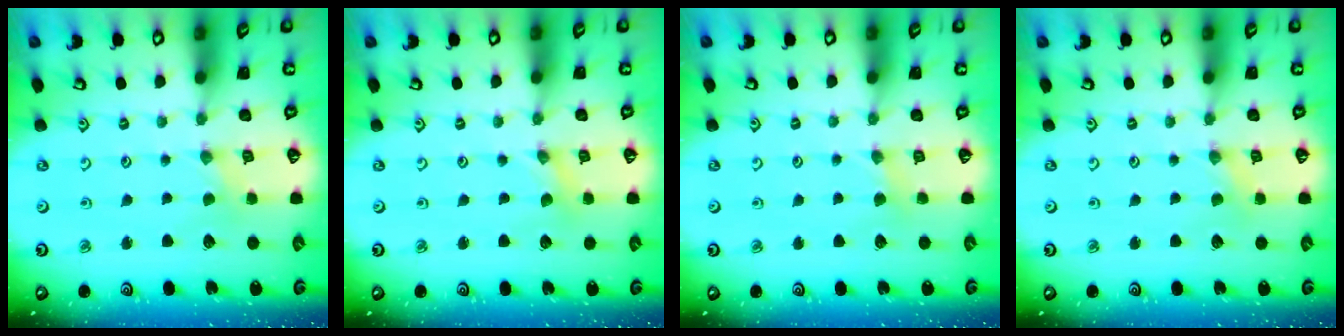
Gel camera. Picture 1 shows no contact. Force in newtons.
{"total": 0.0}
{"total": 3.0, "press": 2.9, "slide": 0.5}
{"total": 0.0}